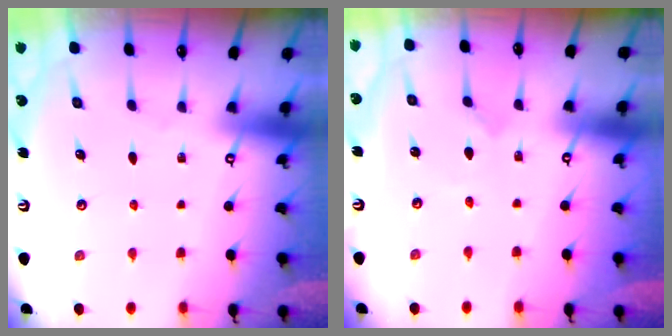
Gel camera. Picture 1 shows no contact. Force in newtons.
{"total": 0.0}